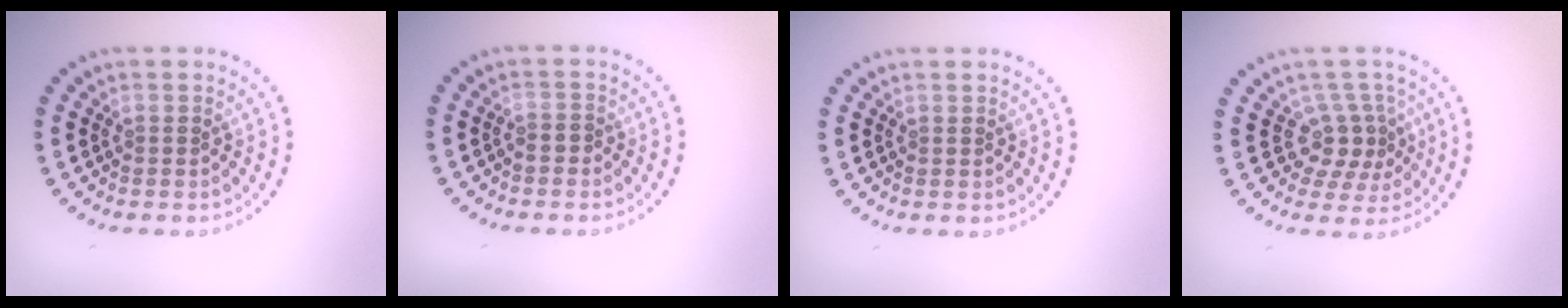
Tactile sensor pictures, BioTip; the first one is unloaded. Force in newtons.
{"total": 0.6, "press": 0.4, "slide": 0.4}
{"total": 0.0}
{"total": 3.0, "press": 2.2, "slide": 2.1}